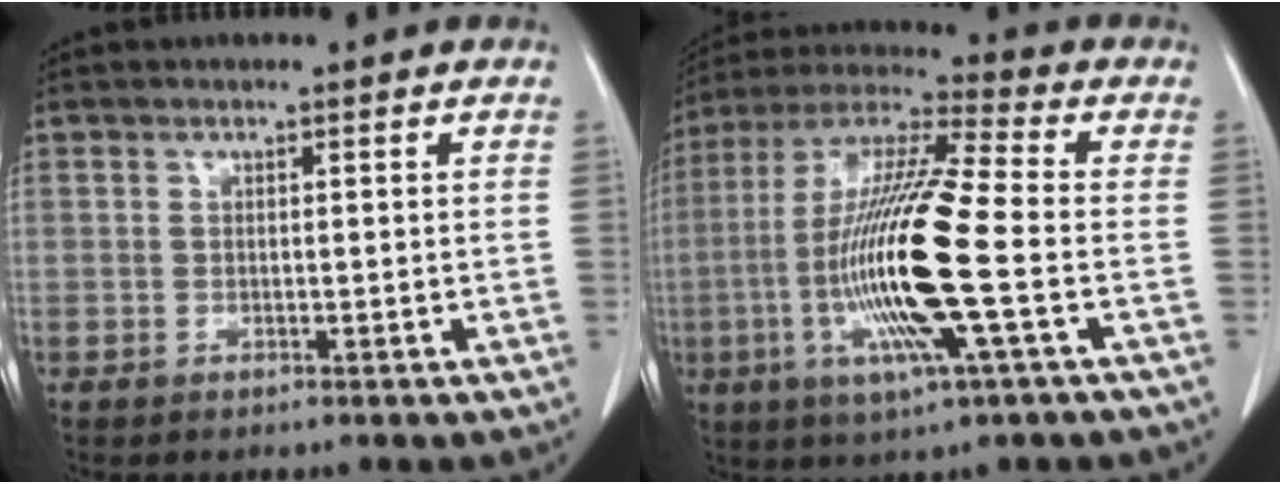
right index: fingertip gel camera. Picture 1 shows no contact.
{"total": 18.6, "force": [-3.9, 1.0, 18.2], "torque": [-0.378, -0.013, -0.079]}